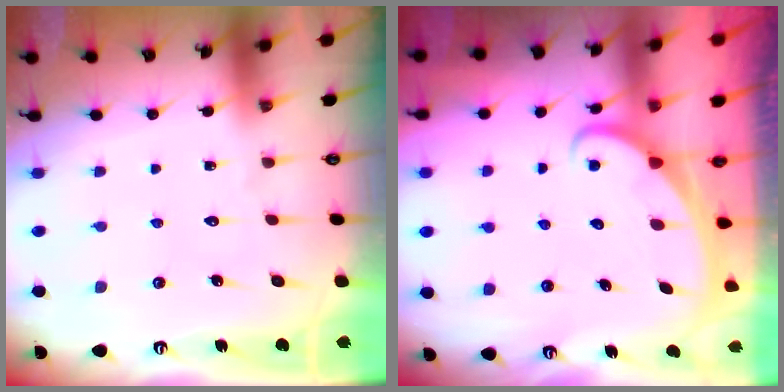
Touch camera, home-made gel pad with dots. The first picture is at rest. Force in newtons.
{"total": 2.2, "press": 2.2, "slide": 0.1}